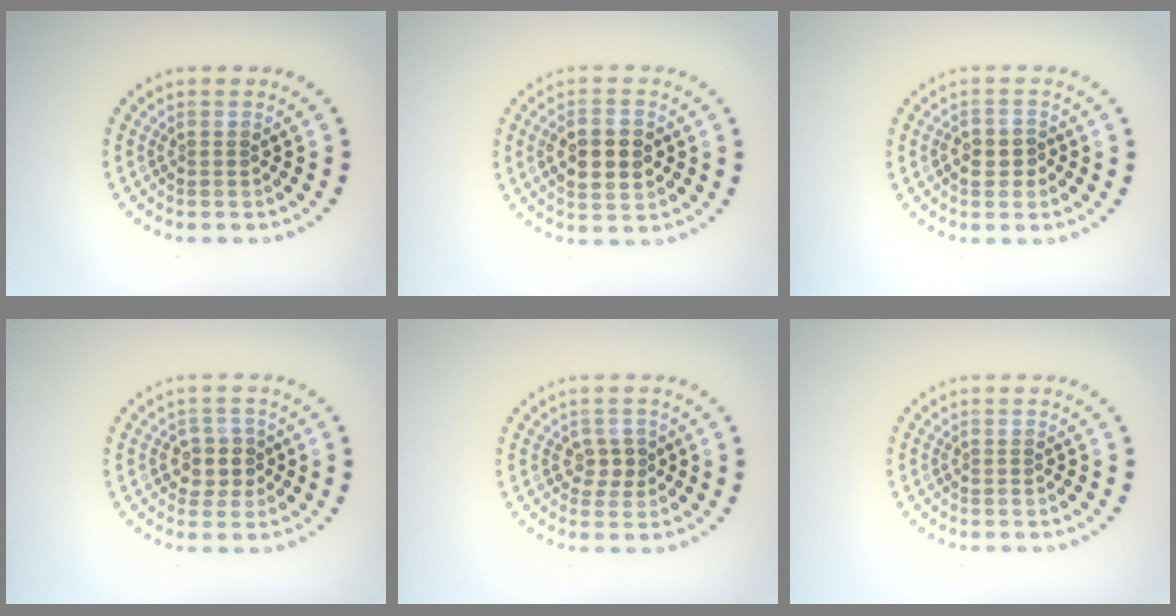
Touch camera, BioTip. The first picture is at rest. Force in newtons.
{"total": 4.5, "press": 4.5, "slide": 0.3}
{"total": 2.3, "press": 2.2, "slide": 0.6}
{"total": 2.6, "press": 2.4, "slide": 1.1}
{"total": 1.7, "press": 1.6, "slide": 0.6}
{"total": 0.0}